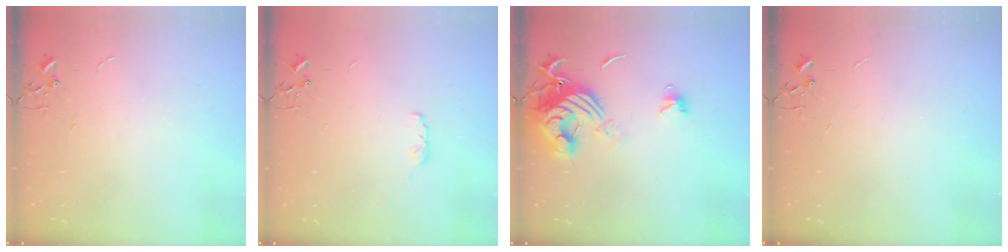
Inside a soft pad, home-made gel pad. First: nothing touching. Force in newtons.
{"total": 3.4, "press": 3.4, "slide": 0.5}
{"total": 14.5, "press": 14.4, "slide": 1.7}
{"total": 0.0}